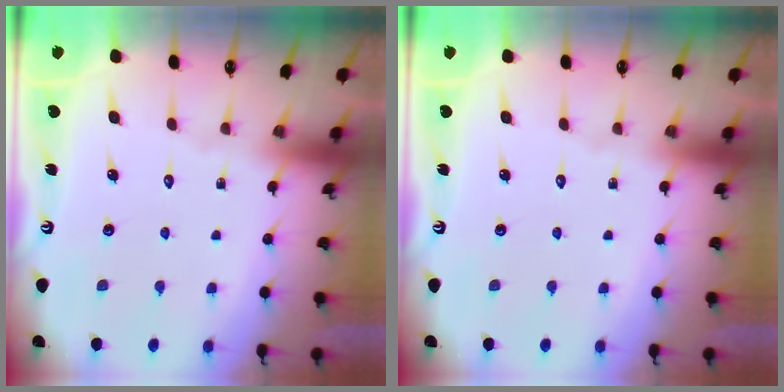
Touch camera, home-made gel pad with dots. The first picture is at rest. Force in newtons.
{"total": 0.0}